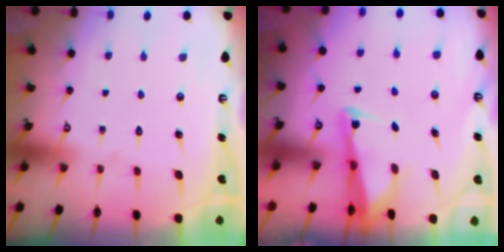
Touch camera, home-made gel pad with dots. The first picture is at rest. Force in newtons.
{"total": 2.4, "press": 2.4, "slide": 0.5}